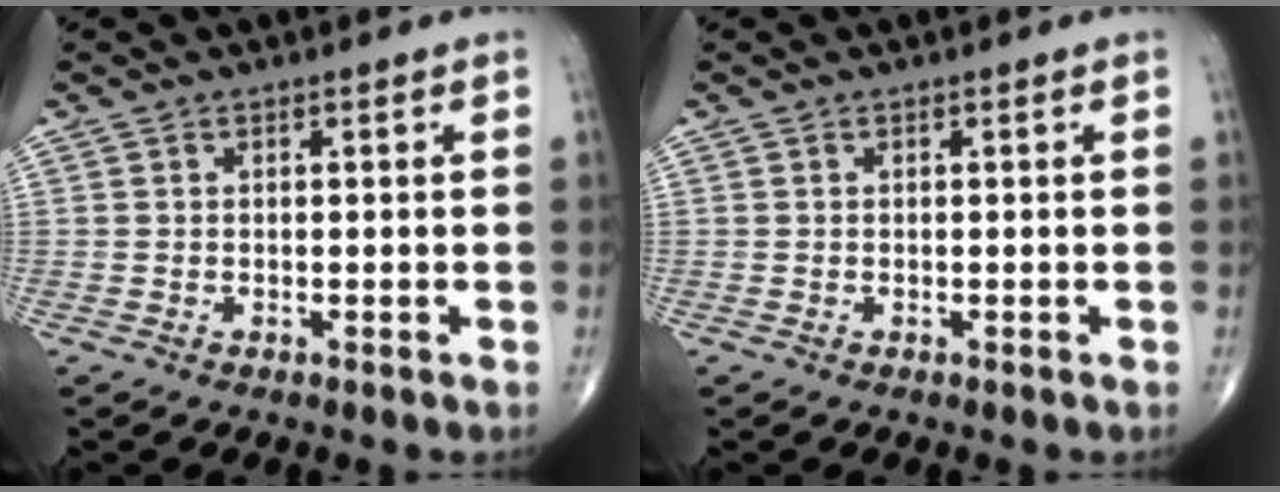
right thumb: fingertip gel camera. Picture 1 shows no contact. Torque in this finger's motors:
{"motor_torque": [0.00, 0.00, 0.05, 0.05, 0.00]}